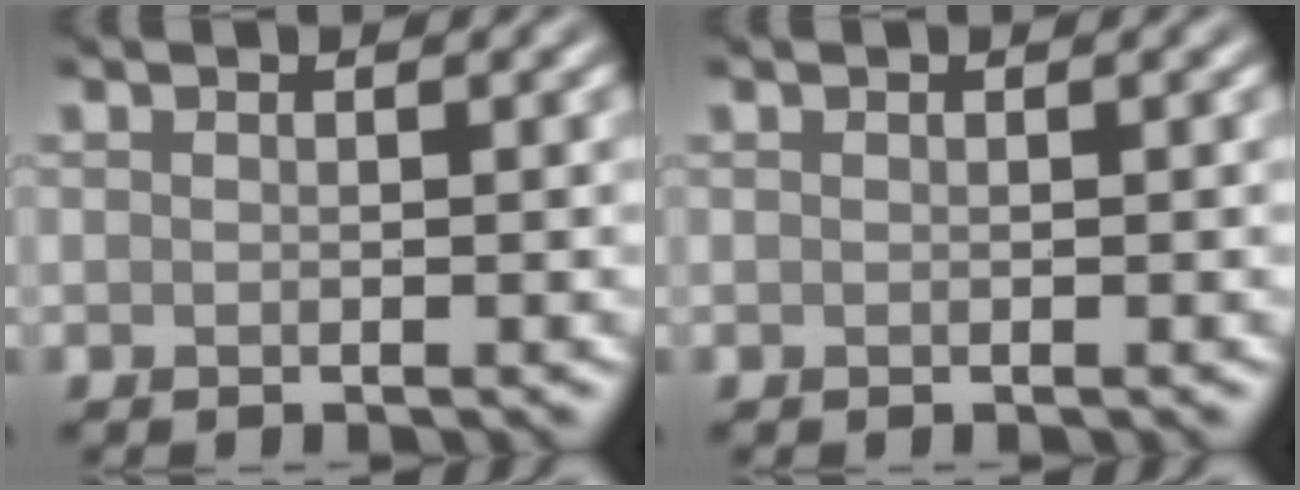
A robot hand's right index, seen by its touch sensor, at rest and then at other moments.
{"total": 0.0}